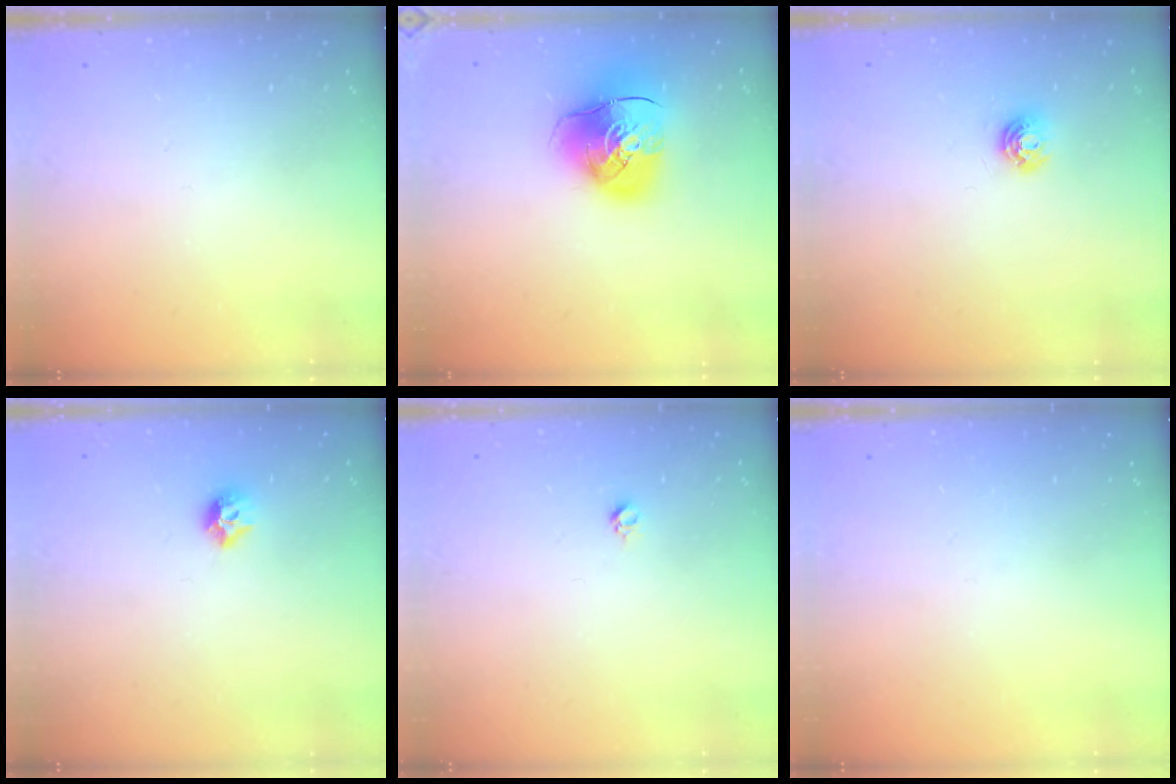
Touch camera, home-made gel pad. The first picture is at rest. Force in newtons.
{"total": 12.1, "press": 11.9, "slide": 1.9}
{"total": 5.0, "press": 5.0, "slide": 0.6}
{"total": 6.4, "press": 6.3, "slide": 0.8}
{"total": 3.0, "press": 2.9, "slide": 0.4}
{"total": 0.0}